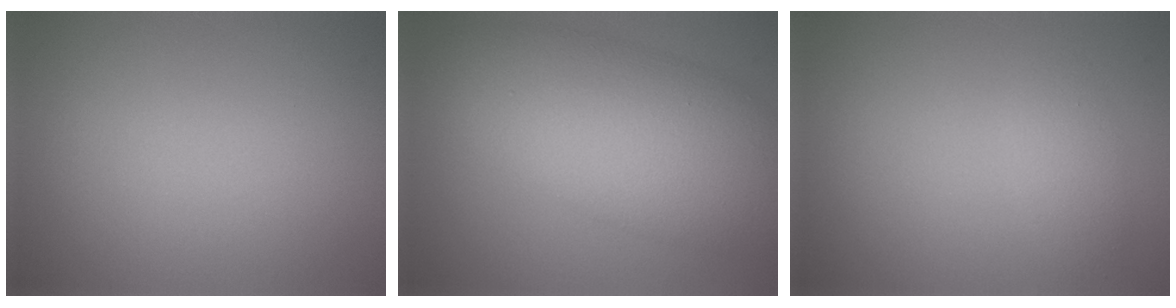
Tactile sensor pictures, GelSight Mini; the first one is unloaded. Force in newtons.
{"total": 9.9, "press": 9.9, "slide": 0.1}
{"total": 1.5, "press": 1.5, "slide": 0.1}